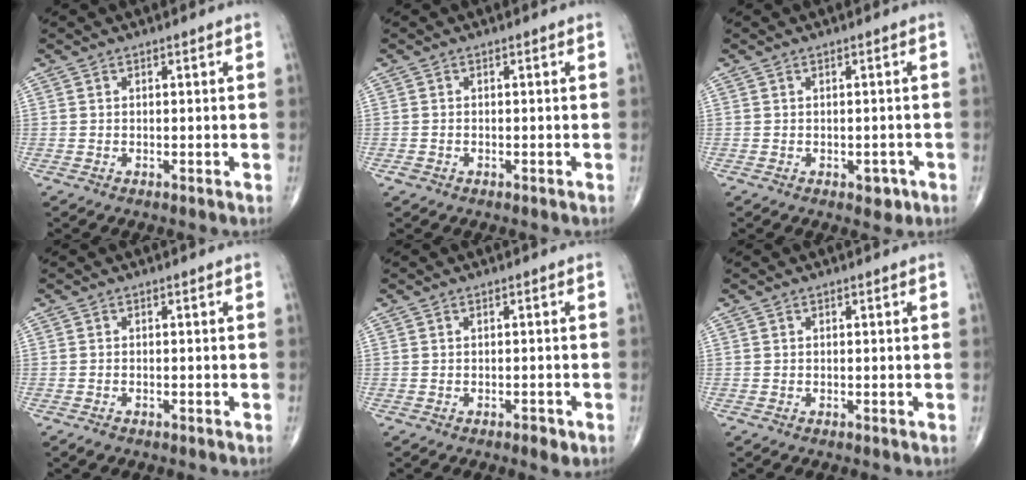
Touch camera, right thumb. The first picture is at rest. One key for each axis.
{"total": 0.9, "fx": -0.4, "fy": 0.7, "fz": 0.4, "tx": -0.011, "ty": 0.004, "tz": -0.007}
{"total": 2.4, "fx": -1.0, "fy": 1.5, "fz": 1.5, "tx": -0.005, "ty": 0.004, "tz": -0.009}
{"total": 1.0, "fx": -0.7, "fy": 0.5, "fz": 0.4, "tx": -0.013, "ty": 0.002, "tz": -0.011}
{"total": 1.7, "fx": -0.9, "fy": 0.7, "fz": 1.3, "tx": -0.020, "ty": 0.000, "tz": -0.013}
{"total": 0.0}